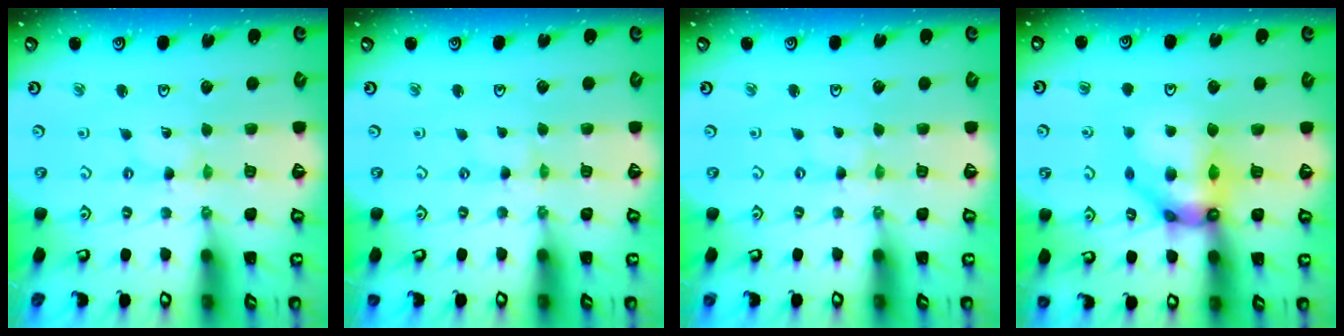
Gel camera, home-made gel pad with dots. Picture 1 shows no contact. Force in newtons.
{"total": 0.0}
{"total": 0.0}
{"total": 13.7, "press": 13.6, "slide": 1.5}